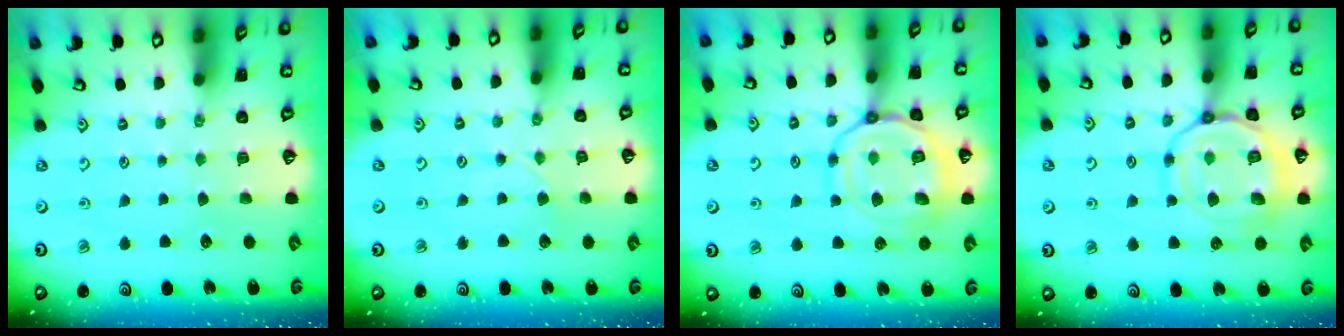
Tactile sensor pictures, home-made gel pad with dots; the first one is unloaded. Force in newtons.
{"total": 2.2, "press": 2.2, "slide": 0.3}
{"total": 15.1, "press": 15.1, "slide": 1.4}
{"total": 15.1, "press": 15.1, "slide": 1.4}